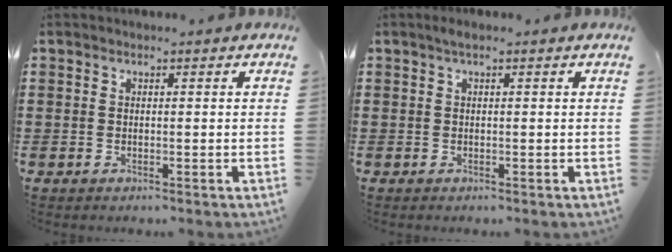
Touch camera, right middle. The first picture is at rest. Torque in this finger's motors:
{"motor_torque": [-1.03, -0.95, 0.50, 0.05]}